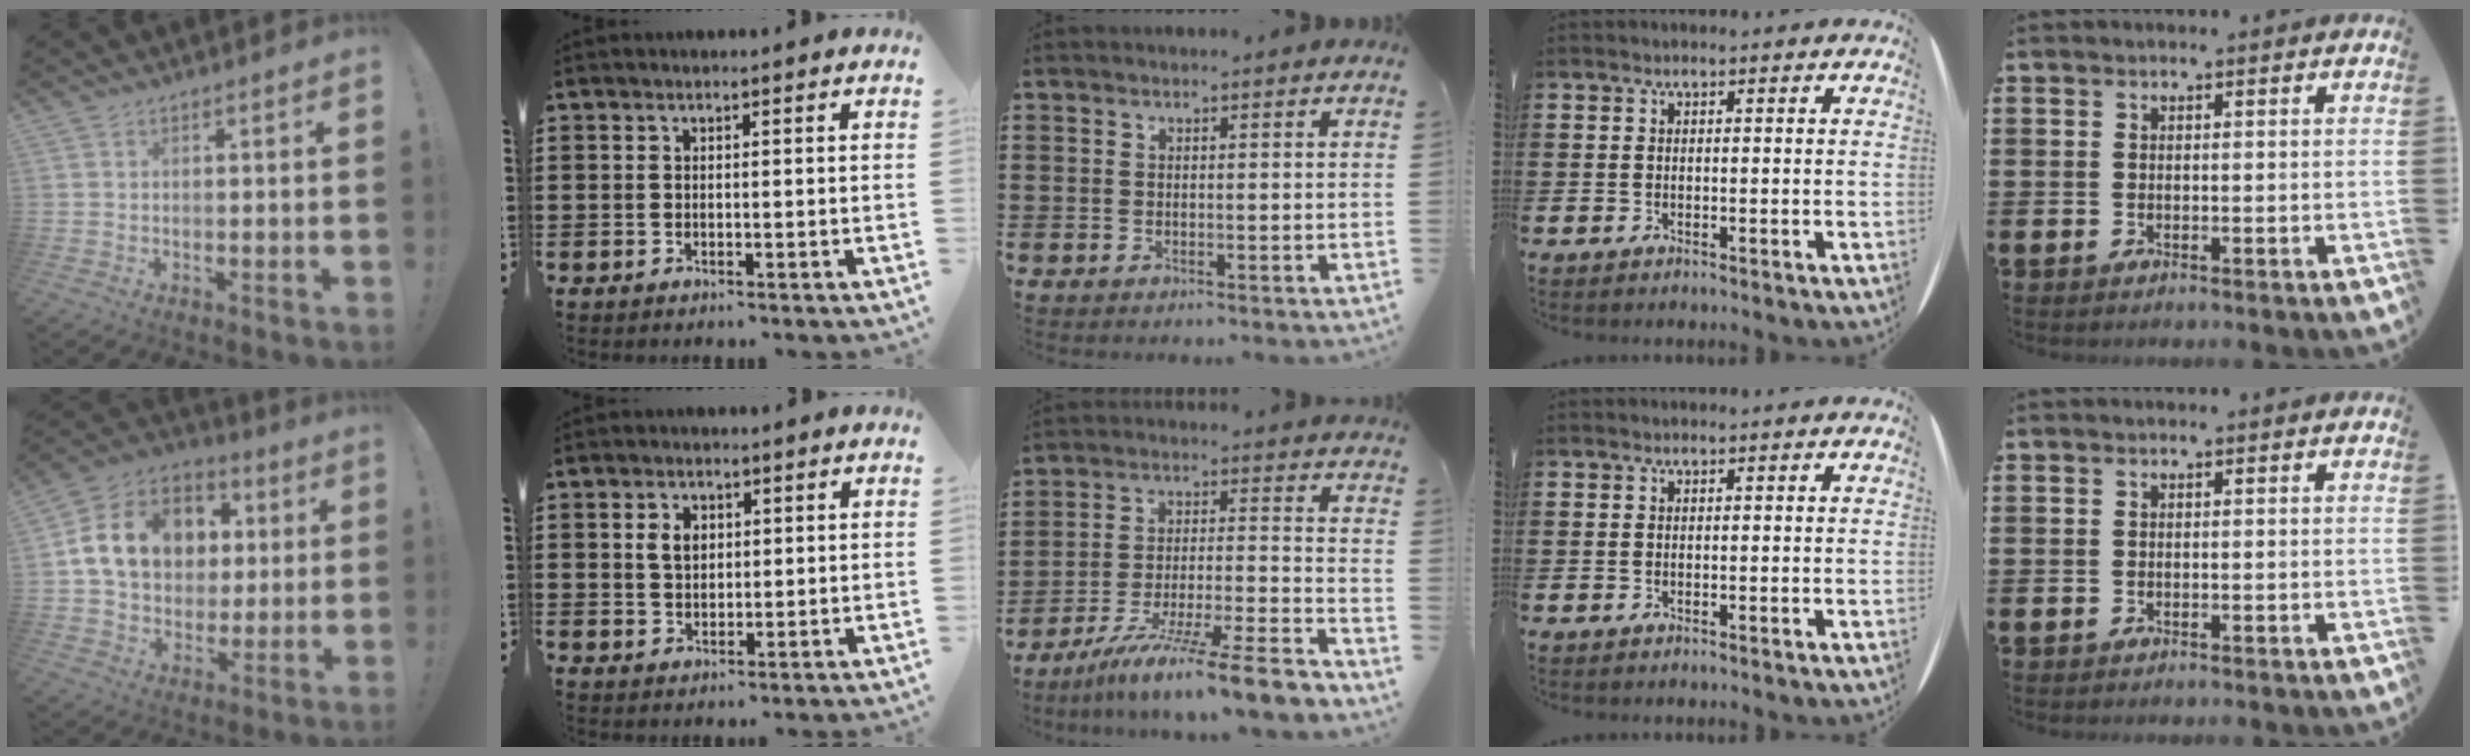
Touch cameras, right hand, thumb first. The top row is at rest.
{"thumb": {"total": 18.1, "force": [4.9, 14.2, 10.1], "torque": [-0.144, -0.003, 0.105]}, "index": {"total": 3.1, "force": [0.9, 2.2, 2.0], "torque": [-0.047, 0.011, 0.015]}, "middle": {"total": 11.0, "force": [-9.2, -0.6, 6.0], "torque": [-0.091, 0.011, -0.174]}}